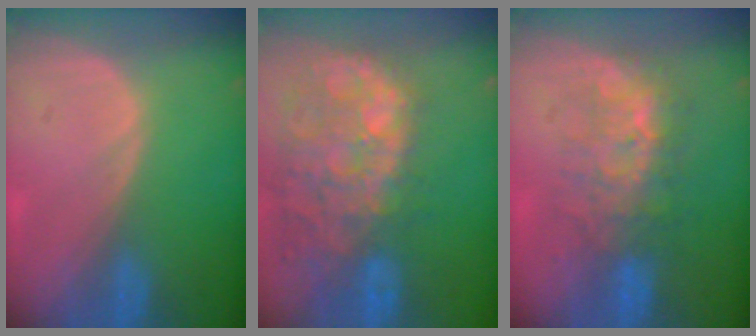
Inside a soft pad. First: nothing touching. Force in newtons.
{"total": 14.1, "press": 11.6, "slide": 8.0}
{"total": 7.6, "press": 7.3, "slide": 2.2}